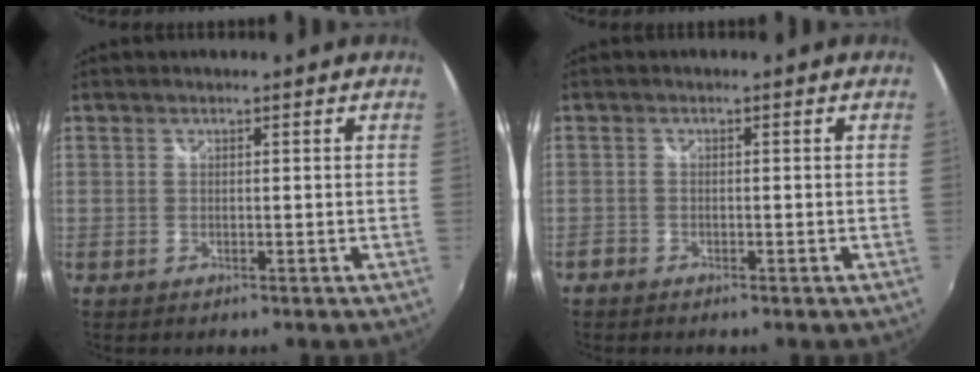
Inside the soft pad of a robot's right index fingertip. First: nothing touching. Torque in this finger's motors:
{"motor_torque": [0.10, -0.24, -0.02, 0.01]}